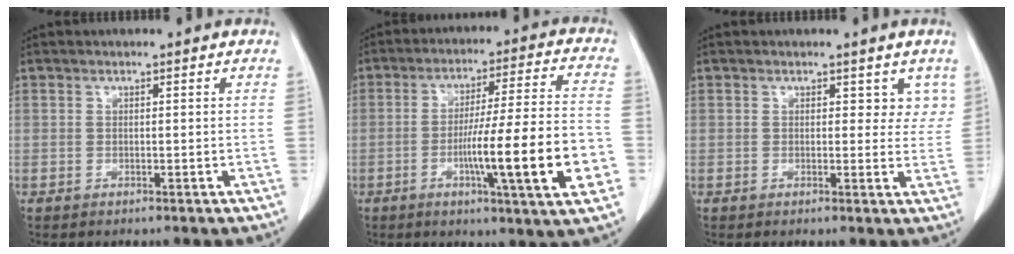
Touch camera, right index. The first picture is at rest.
{"total": 17.6, "force": [-4.8, 0.1, 16.9], "torque": [-0.236, -0.003, -0.073]}
{"total": 3.3, "force": [1.9, 2.2, 1.5], "torque": [0.004, -0.002, 0.019]}